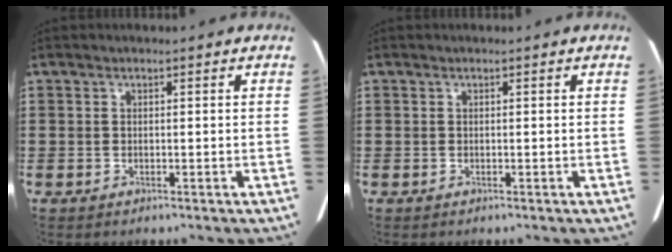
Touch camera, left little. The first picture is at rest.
{"total": 0.0}